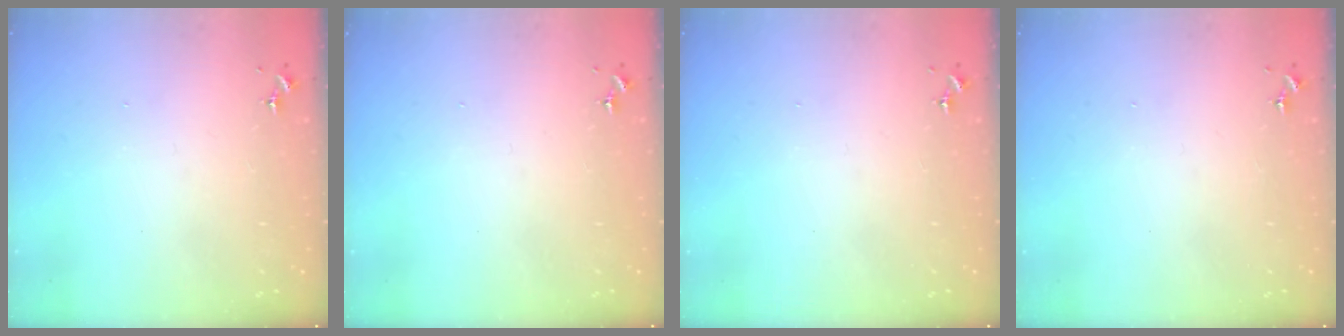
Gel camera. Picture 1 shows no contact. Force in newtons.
{"total": 0.0}
{"total": 0.0}
{"total": 0.0}